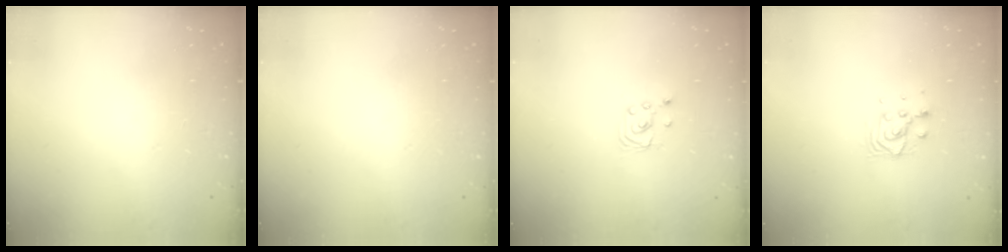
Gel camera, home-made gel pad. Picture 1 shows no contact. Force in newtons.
{"total": 0.0}
{"total": 2.0, "press": 2.0, "slide": 0.2}
{"total": 6.4, "press": 6.4, "slide": 0.4}